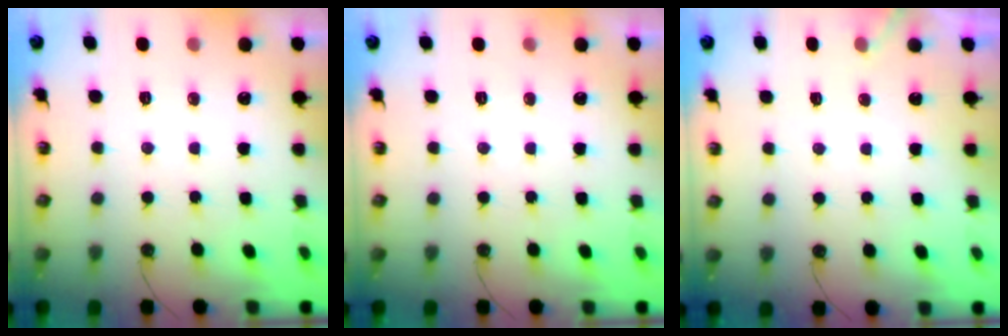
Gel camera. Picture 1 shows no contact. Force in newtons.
{"total": 0.0}
{"total": 3.4, "press": 3.4, "slide": 0.1}